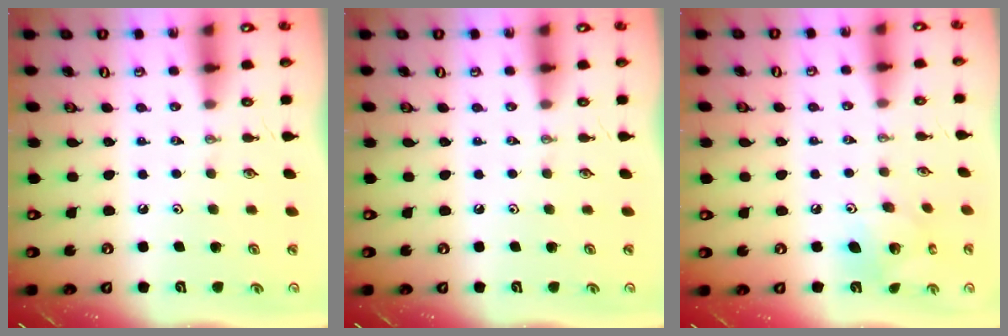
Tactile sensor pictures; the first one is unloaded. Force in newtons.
{"total": 0.0}
{"total": 8.9, "press": 8.9, "slide": 0.2}